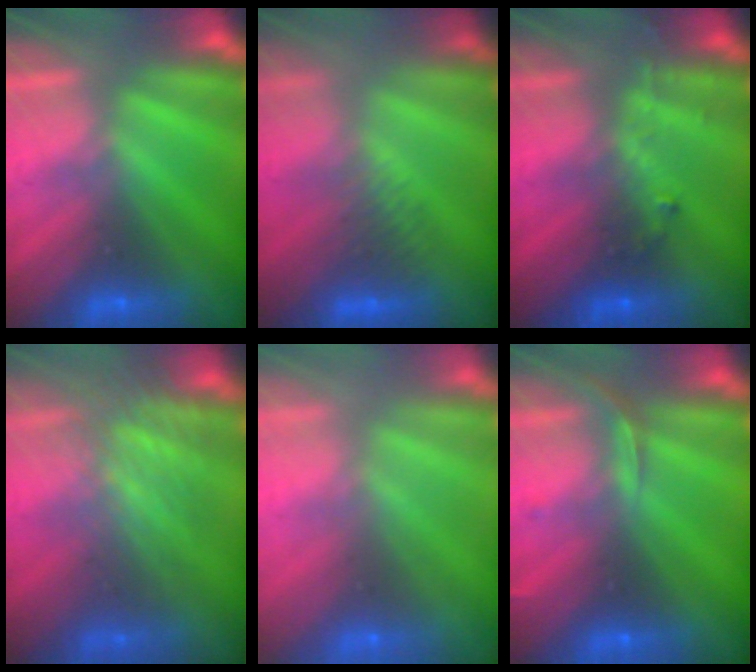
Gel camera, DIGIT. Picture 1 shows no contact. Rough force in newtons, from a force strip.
{"total": 3.1}
{"total": 3.0}
{"total": 3.2}
{"total": 7.8}
{"total": 2.7}